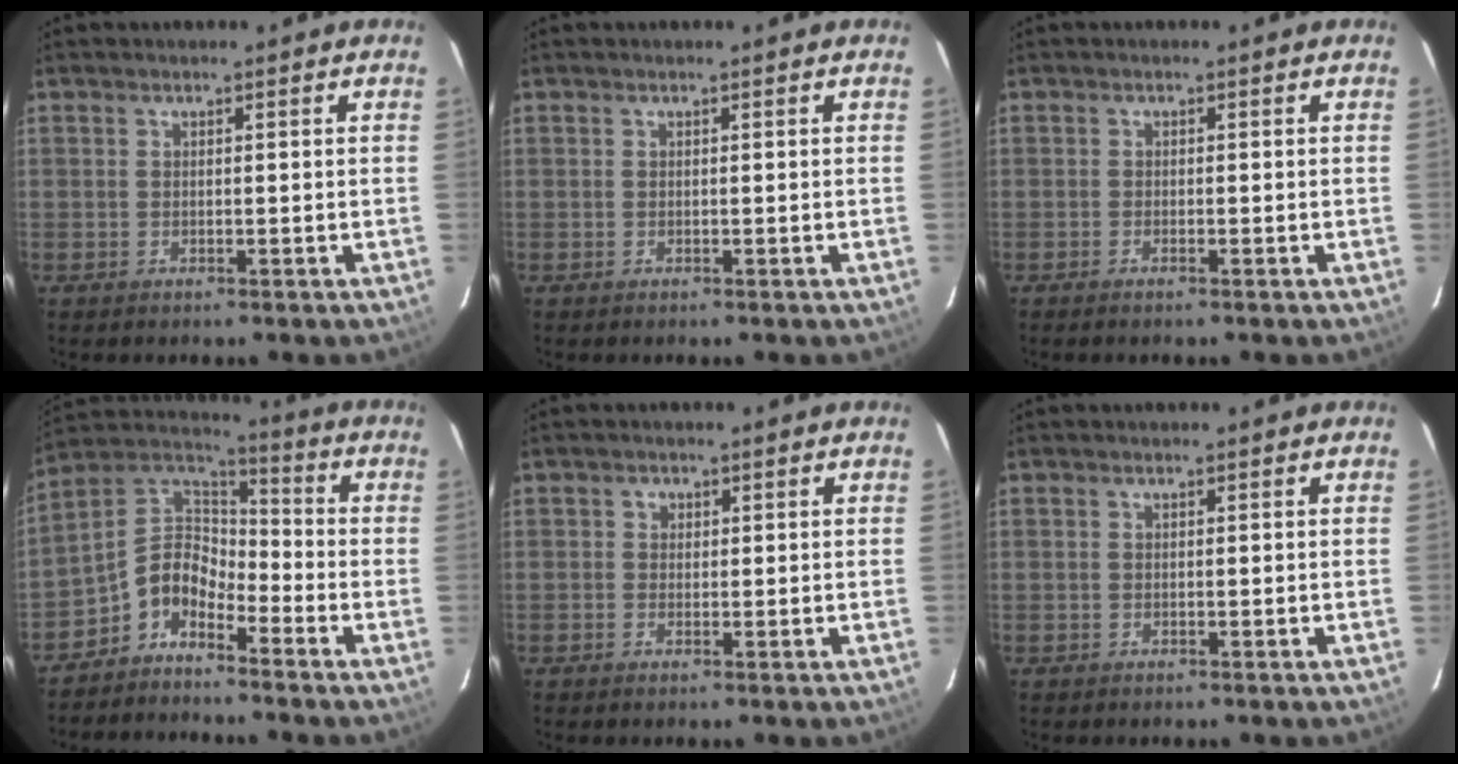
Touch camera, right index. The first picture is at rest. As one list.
[{"total": 0.0}, {"total": 0.7, "force": [-0.6, 0.1, 0.4], "torque": [-0.009, 0.000, -0.013]}, {"total": 8.6, "force": [-5.4, 5.0, 4.4], "torque": [-0.098, 0.037, -0.119]}, {"total": 1.3, "force": [0.1, 1.2, 0.2], "torque": [0.001, 0.003, -0.002]}, {"total": 0.0}]